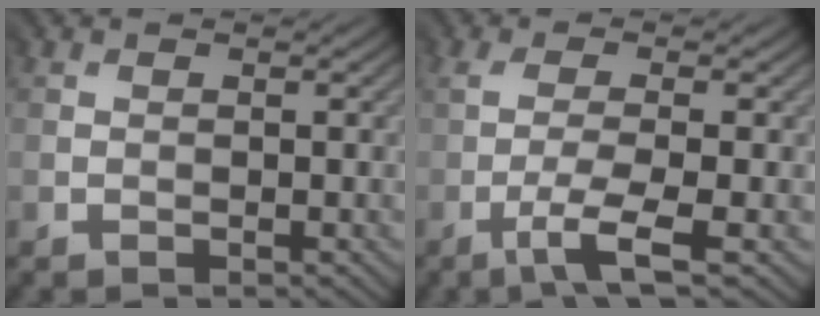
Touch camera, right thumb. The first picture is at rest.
{"total": 4.7, "force": [-2.0, 0.6, 4.2], "torque": [-0.094, 0.005, -0.044]}